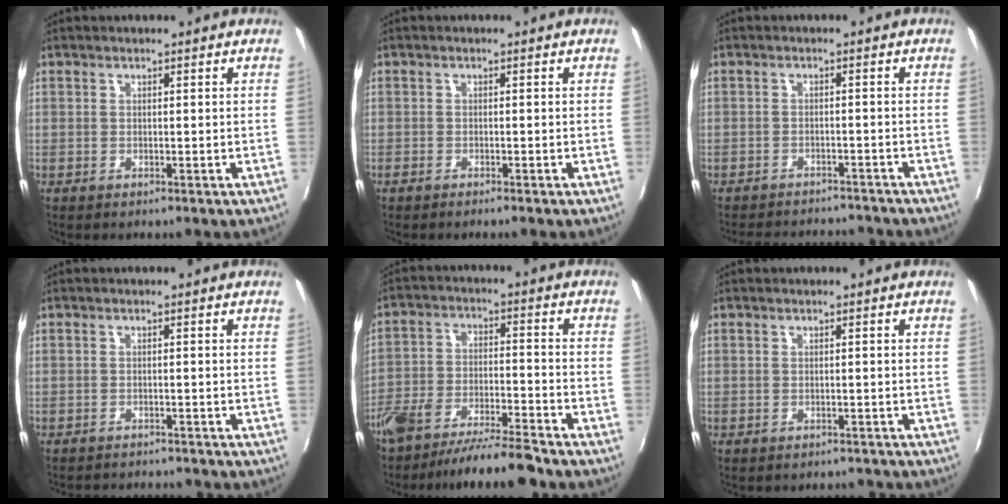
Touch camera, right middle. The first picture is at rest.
{"total": 1.0, "force": [-0.9, 0.2, 0.4], "torque": [-0.013, -0.002, -0.020]}
{"total": 12.4, "force": [-11.1, 3.8, 4.2], "torque": [-0.094, -0.003, -0.148]}
{"total": 5.8, "force": [-5.5, 1.2, 1.4], "torque": [-0.039, -0.010, -0.079]}
{"total": 11.9, "force": [-10.2, 1.6, 5.9], "torque": [-0.123, -0.012, -0.175]}
{"total": 3.4, "force": [-3.0, 1.3, 0.7], "torque": [-0.010, -0.008, -0.035]}